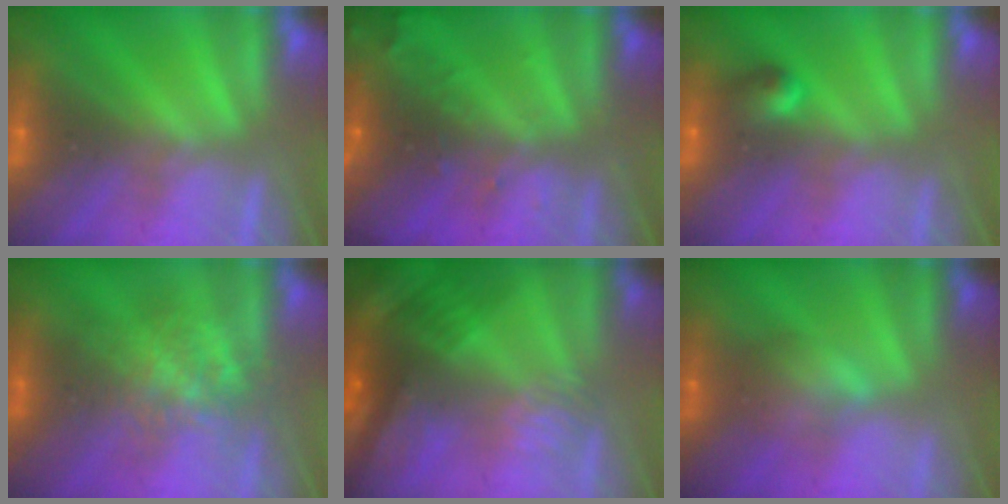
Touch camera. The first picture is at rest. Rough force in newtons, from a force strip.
{"total": 7.8}
{"total": 2.7}
{"total": 2.3}
{"total": 7.7}
{"total": 1.9}